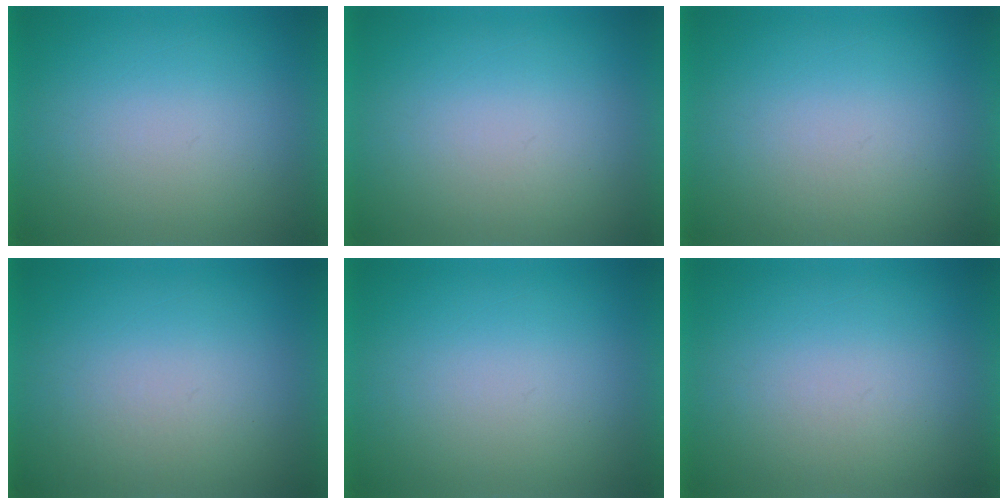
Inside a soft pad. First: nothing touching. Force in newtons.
{"total": 1.0}
{"total": 1.1}
{"total": 1.2}
{"total": 0.0}
{"total": 1.1}